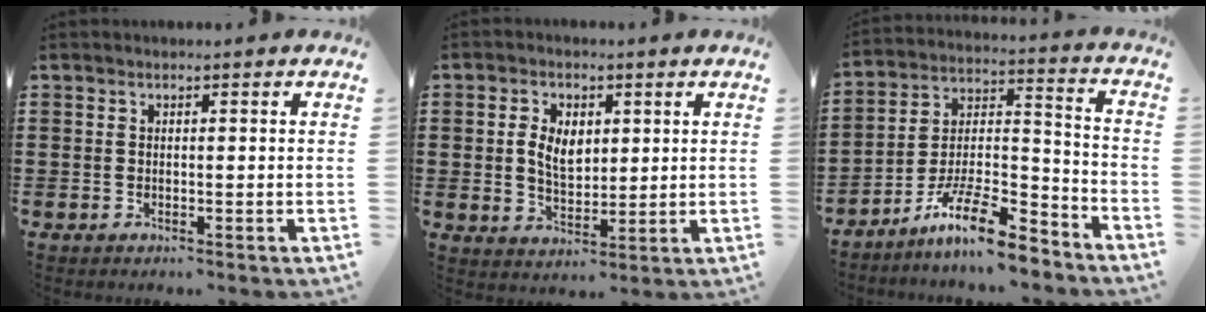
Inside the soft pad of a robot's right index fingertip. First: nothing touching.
{"total": 5.3, "force": [0.9, 3.5, 3.9], "torque": [-0.077, 0.010, 0.011]}
{"total": 12.7, "force": [-10.0, 2.2, 7.5], "torque": [-0.130, 0.028, -0.187]}